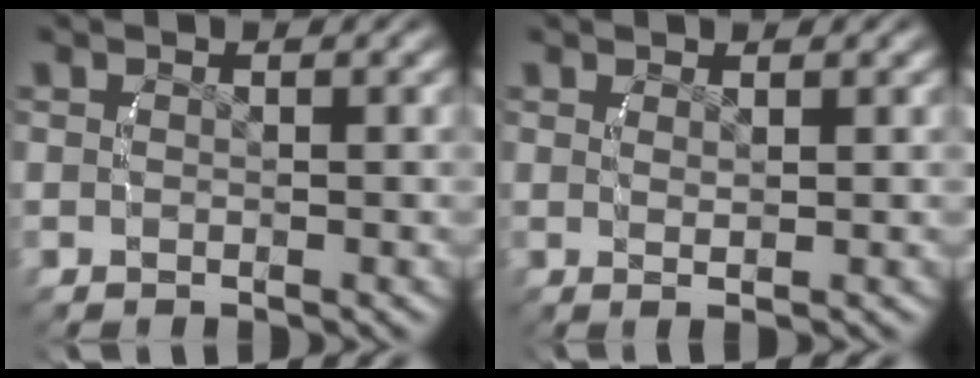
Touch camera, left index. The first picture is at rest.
{"total": 1.0, "force": [0.4, -0.2, 0.9], "torque": [-0.023, -0.005, 0.011]}